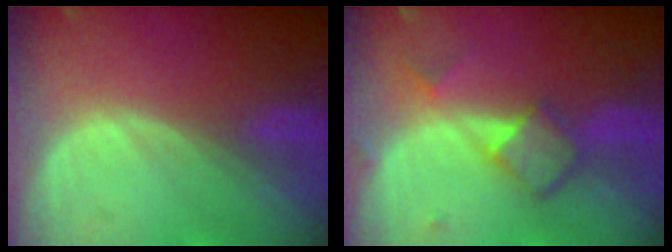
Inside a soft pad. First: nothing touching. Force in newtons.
{"total": 4.9, "press": 4.8, "slide": 0.9}